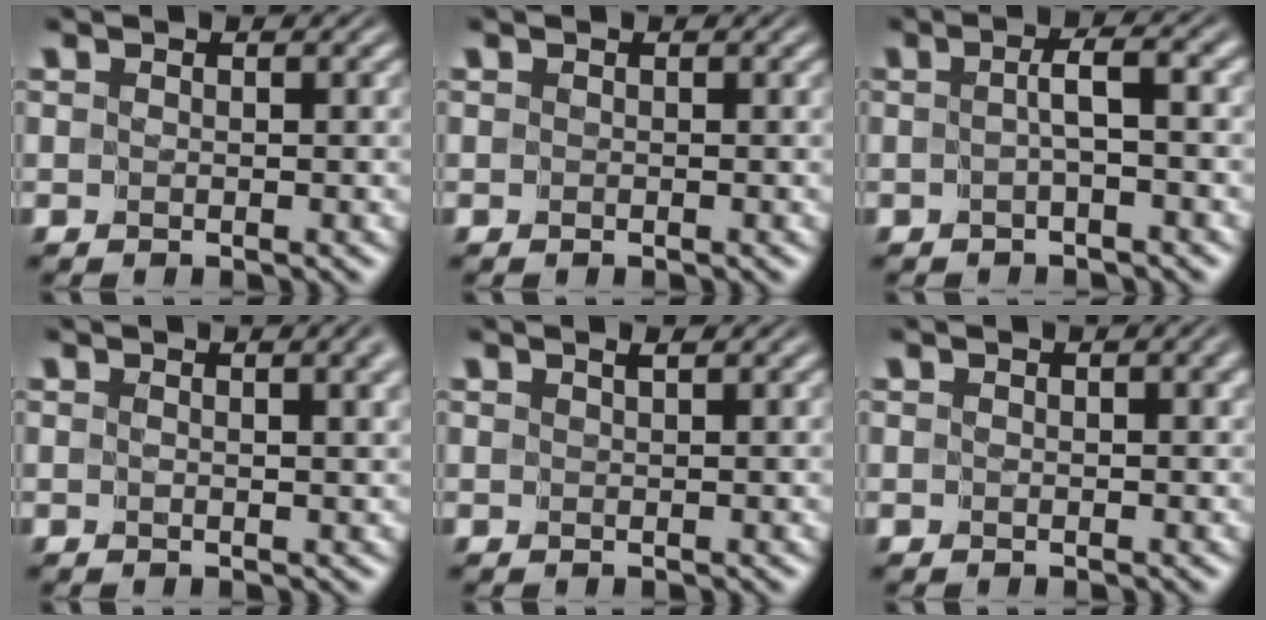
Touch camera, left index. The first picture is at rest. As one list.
[{"total": 0.0}, {"total": 2.3, "force": [-0.1, 0.0, 2.3], "torque": [-0.039, 0.007, -0.003]}, {"total": 3.0, "force": [1.1, 0.9, 2.6], "torque": [-0.019, 0.005, 0.007]}, {"total": 0.7, "force": [0.6, -0.2, 0.3], "torque": [-0.004, 0.000, 0.012]}, {"total": 0.6, "force": [0.2, 0.1, 0.6], "torque": [-0.007, 0.001, 0.003]}]